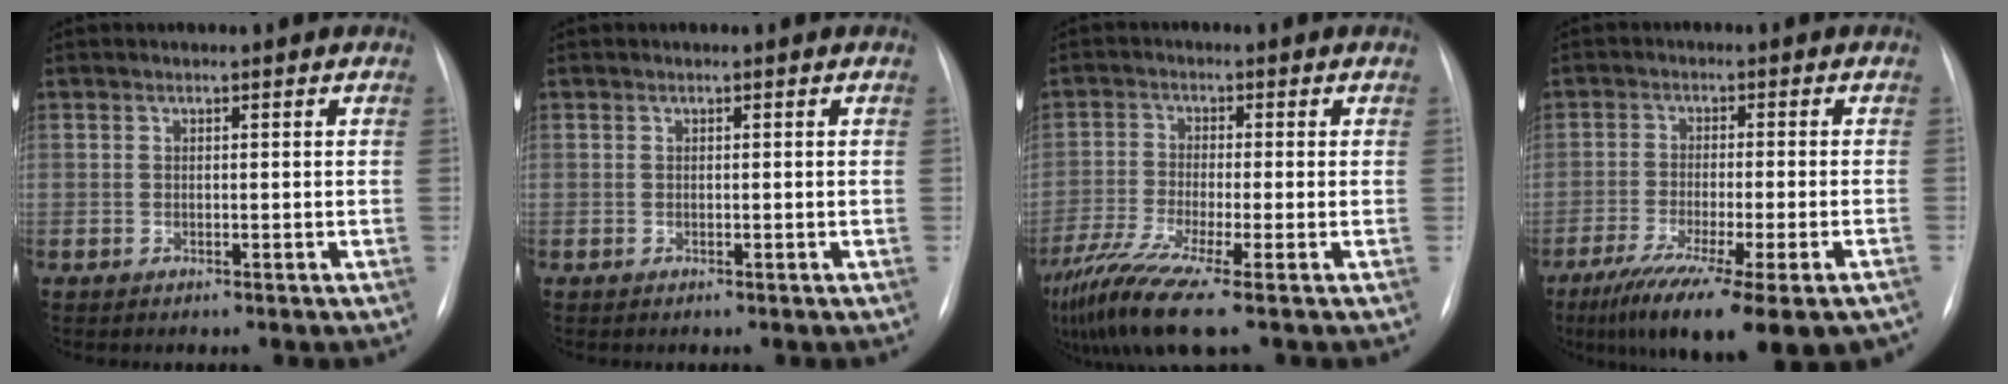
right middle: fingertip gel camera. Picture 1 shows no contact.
{"total": 0.0}
{"total": 9.3, "force": [-6.1, -0.5, 7.0], "torque": [-0.140, -0.028, -0.114]}
{"total": 17.7, "force": [-12.7, 2.2, 12.1], "torque": [-0.155, -0.040, -0.194]}